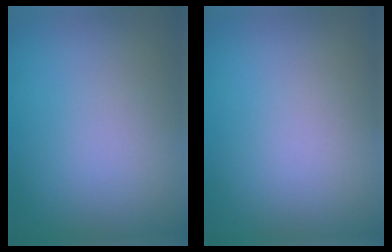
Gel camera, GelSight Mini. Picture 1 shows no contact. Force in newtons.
{"total": 0.0}